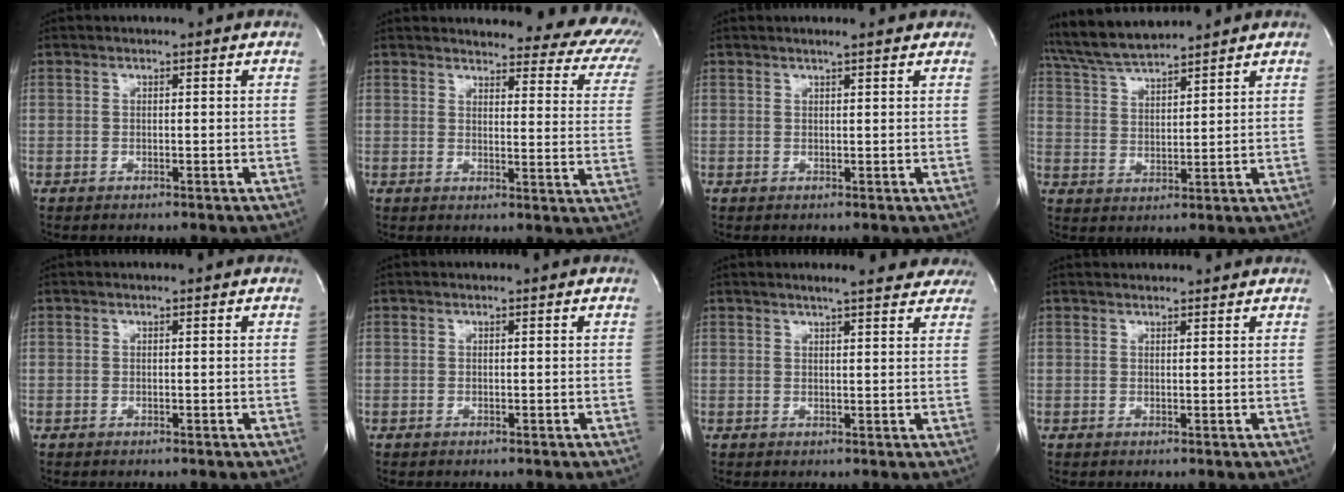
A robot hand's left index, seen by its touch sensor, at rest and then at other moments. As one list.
[{"total": 18.5, "force": [16.7, 4.7, 6.6], "torque": [-0.050, -0.063, 0.157]}, {"total": 2.9, "force": [2.5, 0.5, 1.5], "torque": [-0.022, 0.011, 0.028]}, {"total": 9.1, "force": [8.5, 0.0, 3.1], "torque": [-0.068, 0.021, 0.164]}, {"total": 0.0}, {"total": 0.0}, {"total": 10.2, "force": [9.2, 2.1, 3.9], "torque": [-0.033, 0.002, 0.091]}, {"total": 4.8, "force": [4.7, 0.6, 1.0], "torque": [-0.011, 0.024, 0.053]}]